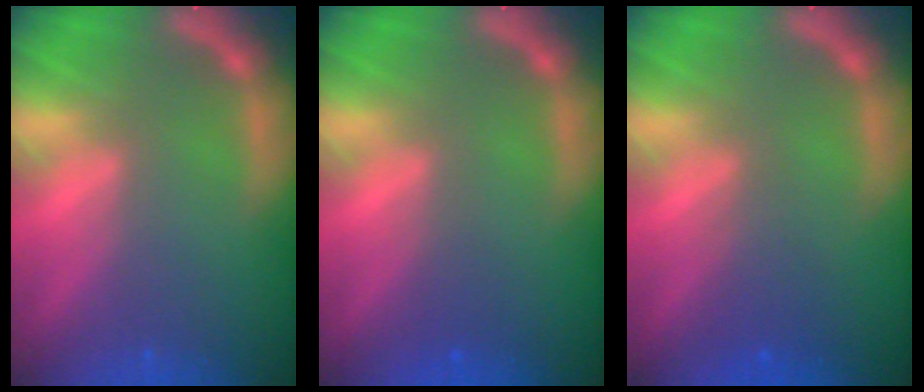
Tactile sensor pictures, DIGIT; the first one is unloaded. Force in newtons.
{"total": 1.0}
{"total": 1.9}